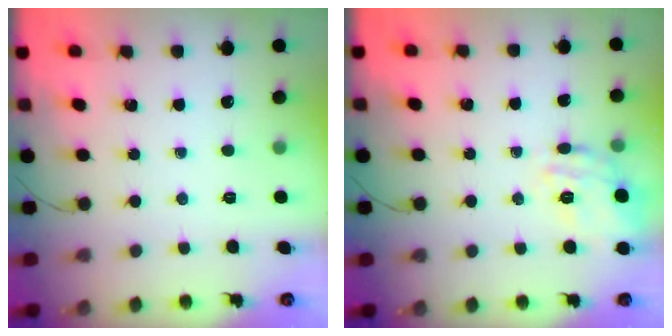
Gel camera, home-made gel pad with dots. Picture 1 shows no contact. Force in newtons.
{"total": 9.6, "press": 9.6, "slide": 0.7}